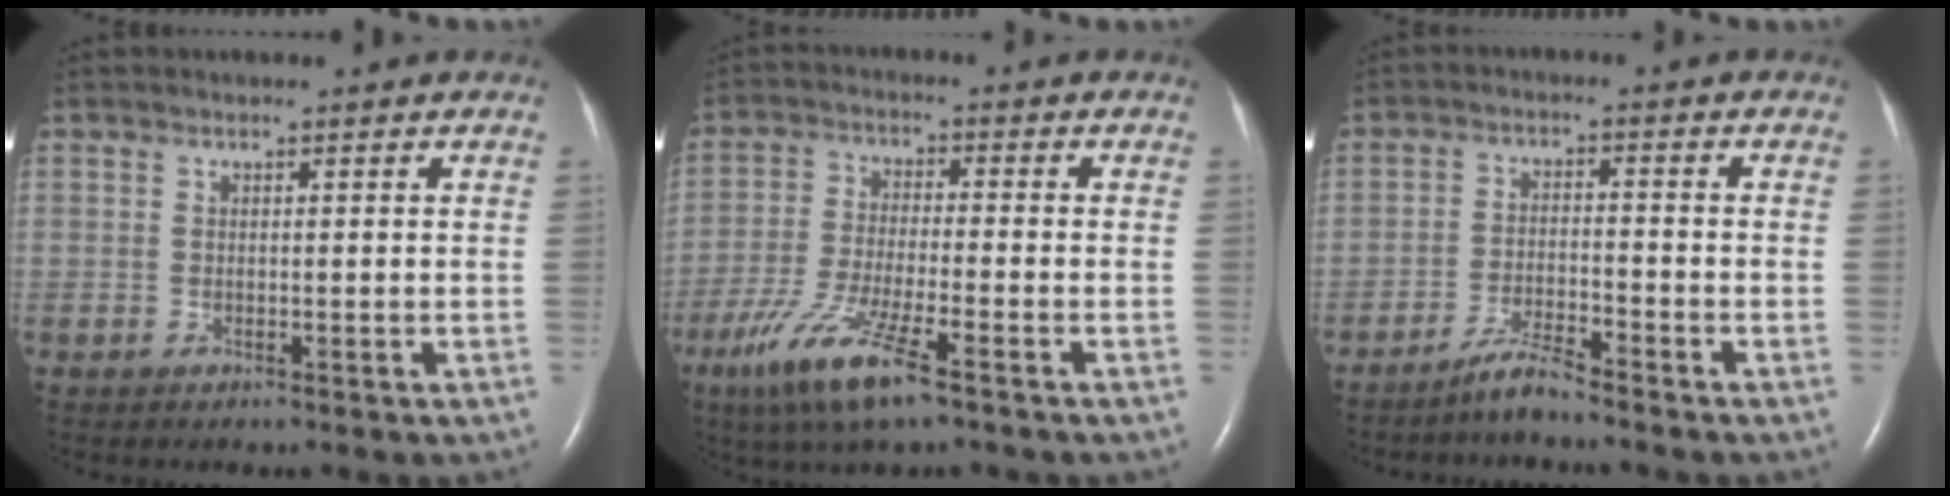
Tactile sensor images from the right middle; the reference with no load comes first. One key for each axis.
{"total": 10.2, "fx": -6.1, "fy": 1.0, "fz": 8.1, "tx": -0.172, "ty": -0.026, "tz": -0.113}
{"total": 3.9, "fx": -3.6, "fy": -0.2, "fz": 1.5, "tx": -0.034, "ty": -0.012, "tz": -0.072}